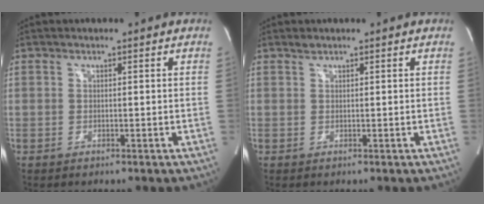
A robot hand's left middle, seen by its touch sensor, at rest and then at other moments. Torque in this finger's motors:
{"motor_torque": [0.09, -0.16, -0.04, 0.02]}